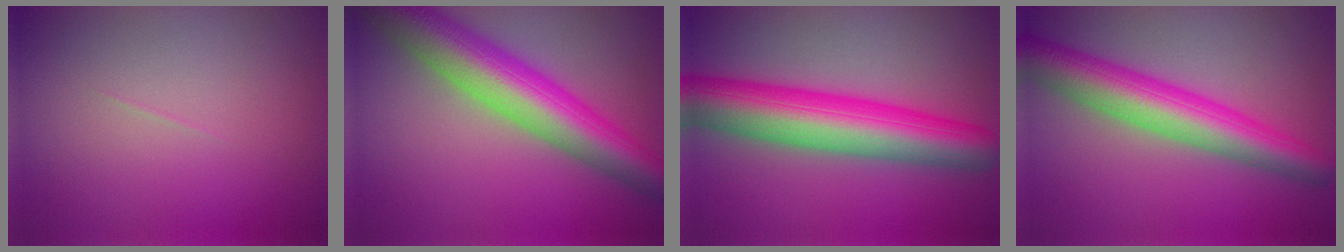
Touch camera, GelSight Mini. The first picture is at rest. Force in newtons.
{"total": 9.9, "press": 9.9, "slide": 0.4}
{"total": 10.0, "press": 10.0, "slide": 0.2}
{"total": 7.5, "press": 7.5, "slide": 0.1}